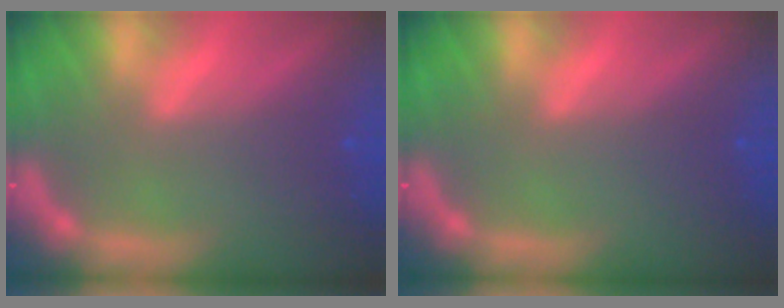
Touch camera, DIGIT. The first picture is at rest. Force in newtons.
{"total": 0.0}